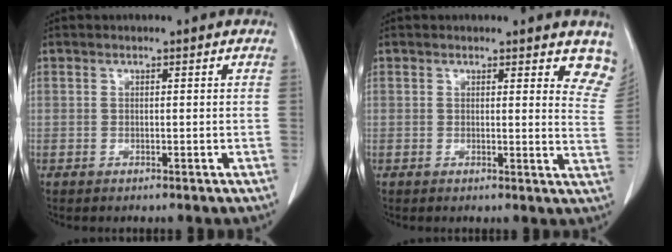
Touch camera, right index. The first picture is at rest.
{"total": 7.1, "force": [6.2, 1.8, 3.0], "torque": [-0.016, -0.027, 0.042]}